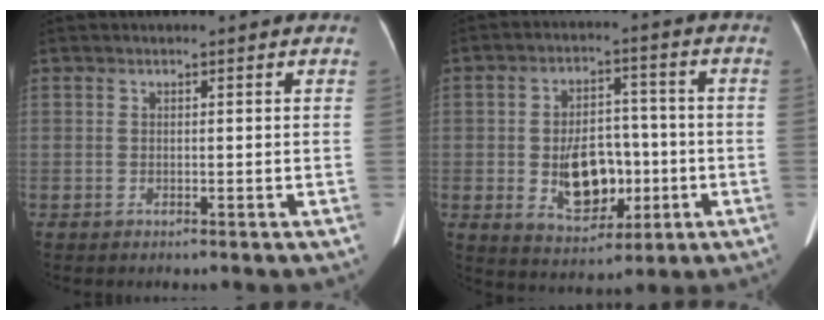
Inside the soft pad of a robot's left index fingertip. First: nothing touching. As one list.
[{"total": 10.4, "force": [-1.9, 6.5, 7.9], "torque": [-0.140, 0.010, -0.020]}]